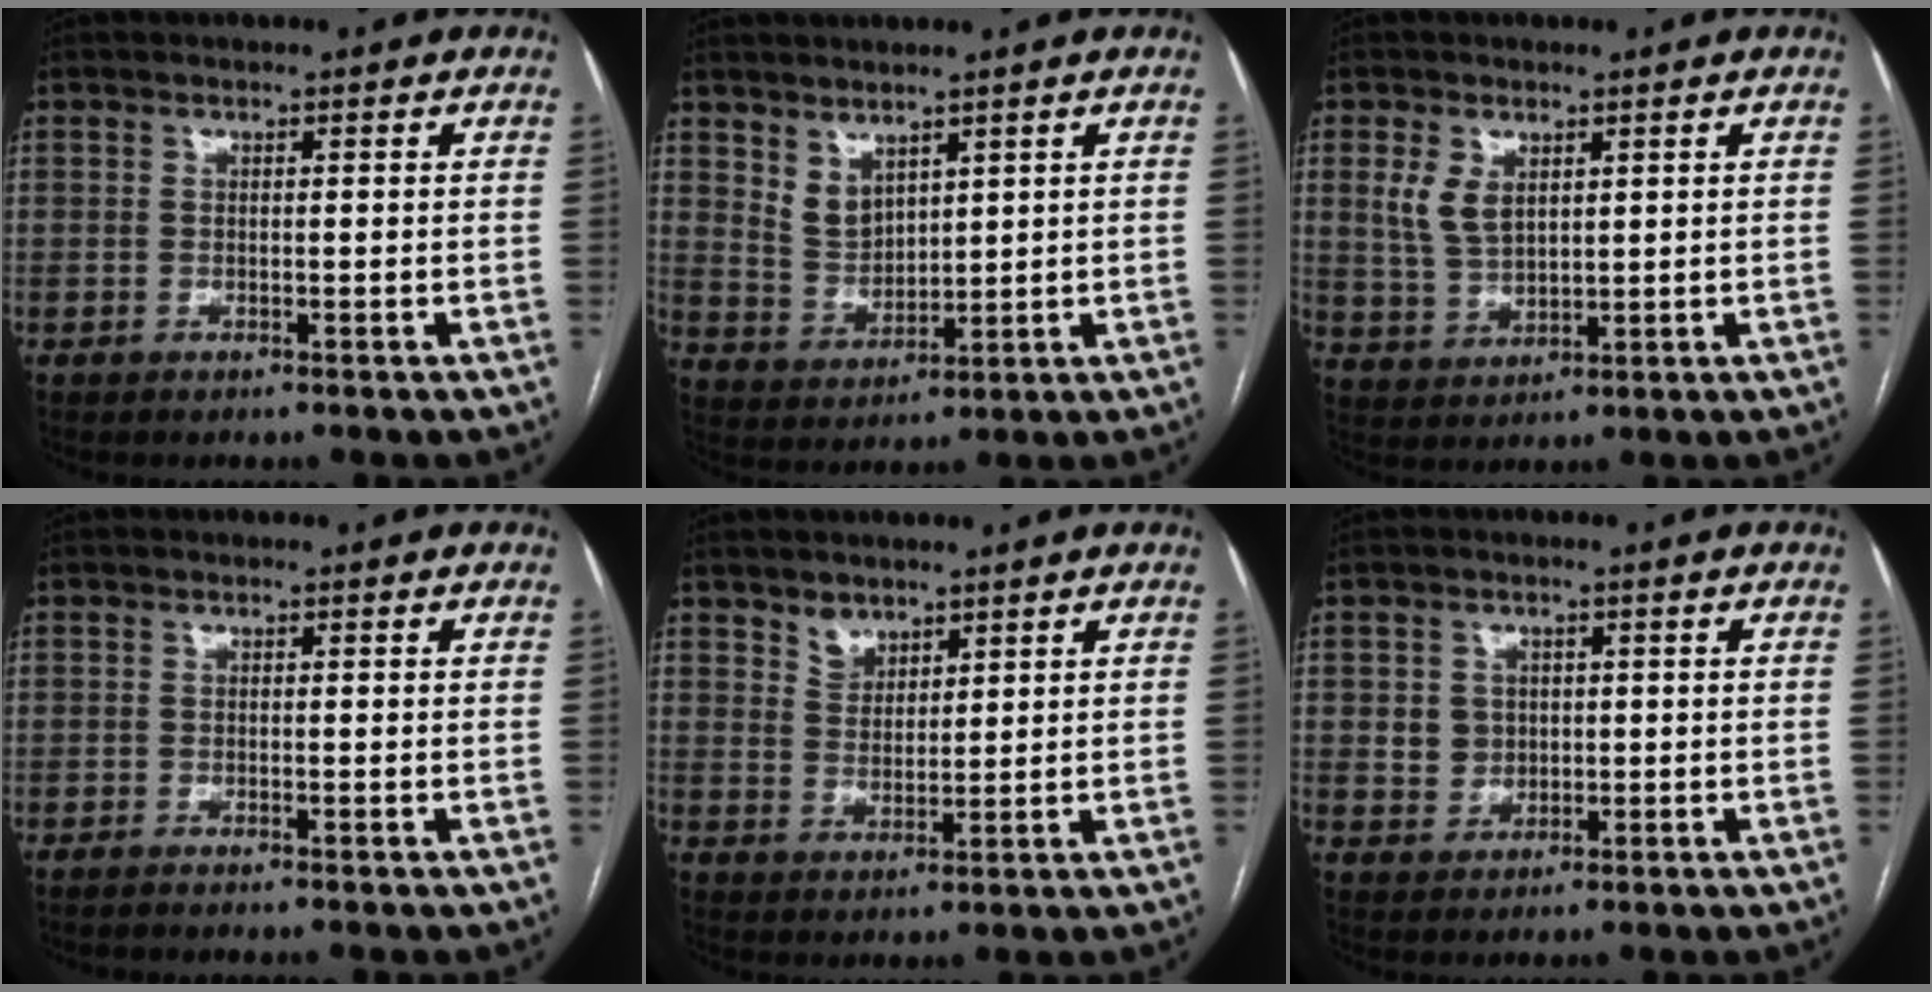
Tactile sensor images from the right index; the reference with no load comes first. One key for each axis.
{"total": 4.7, "fx": 3.3, "fy": 2.7, "fz": 2.1, "tx": -0.045, "ty": -0.001, "tz": 0.079}
{"total": 5.4, "fx": 2.1, "fy": 3.3, "fz": 3.7, "tx": -0.083, "ty": 0.006, "tz": 0.051}
{"total": 1.6, "fx": -1.4, "fy": -0.3, "fz": 0.7, "tx": -0.006, "ty": 0.003, "tz": -0.020}
{"total": 3.3, "fx": 2.6, "fy": 1.9, "fz": 0.6, "tx": -0.009, "ty": -0.003, "tz": 0.050}
{"total": 3.4, "fx": 0.3, "fy": 3.2, "fz": 0.9, "tx": -0.011, "ty": 0.010, "tz": 0.011}